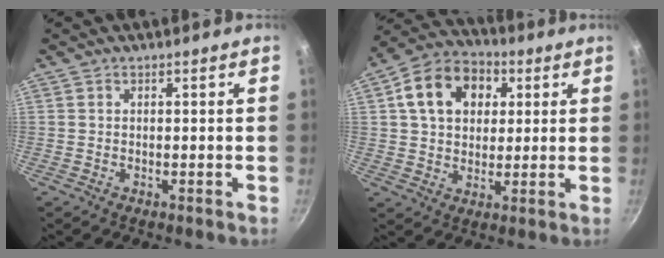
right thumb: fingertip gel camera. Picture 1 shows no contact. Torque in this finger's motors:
{"motor_torque": [0.40, 2.52, 1.20, 0.04, 0.12]}